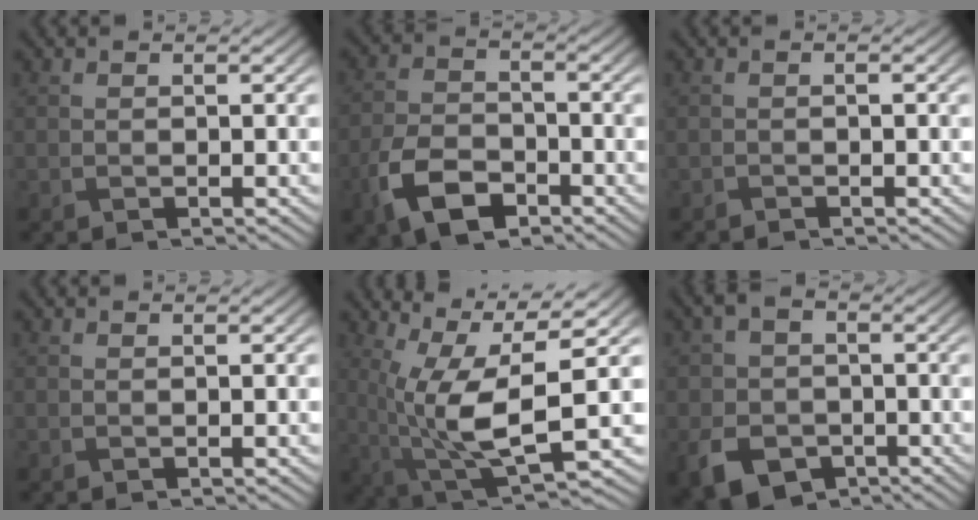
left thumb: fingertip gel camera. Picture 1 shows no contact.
{"total": 8.3, "force": [-4.6, 4.6, 5.2], "torque": [-0.124, -0.009, -0.099]}
{"total": 0.7, "force": [-0.7, -0.1, 0.2], "torque": [-0.007, 0.003, -0.015]}
{"total": 0.0}
{"total": 11.2, "force": [1.1, 3.1, 10.7], "torque": [-0.231, 0.000, 0.025]}
{"total": 8.5, "force": [-3.2, 6.4, 4.6], "torque": [-0.114, -0.035, -0.063]}